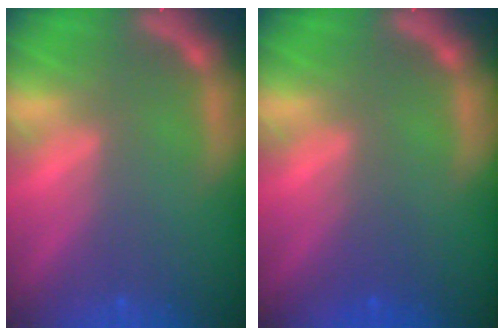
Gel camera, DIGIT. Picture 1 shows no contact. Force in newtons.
{"total": 1.5}